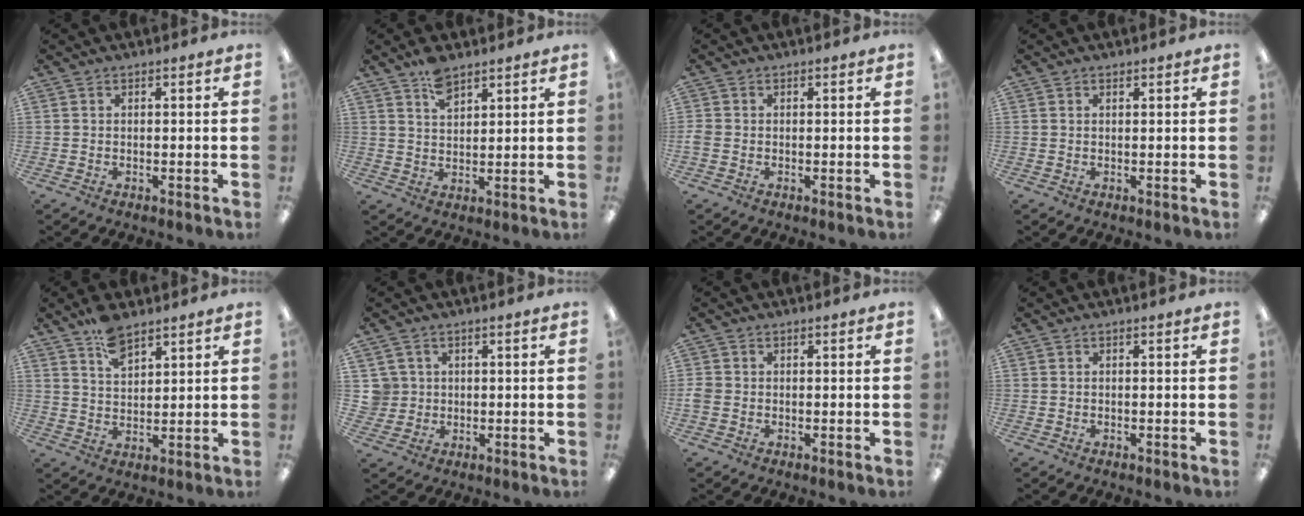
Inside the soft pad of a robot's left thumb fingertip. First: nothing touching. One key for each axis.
{"total": 5.3, "fx": 4.0, "fy": 2.2, "fz": 2.6, "tx": -0.045, "ty": -0.018, "tz": 0.072}
{"total": 1.2, "fx": -0.3, "fy": 1.0, "fz": 0.6, "tx": -0.009, "ty": 0.004, "tz": -0.005}
{"total": 0.6, "fx": 0.5, "fy": 0.2, "fz": 0.1, "tx": -0.003, "ty": 0.001, "tz": 0.010}
{"total": 6.9, "fx": 5.1, "fy": 3.1, "fz": 3.5, "tx": -0.059, "ty": -0.026, "tz": 0.092}
{"total": 4.4, "fx": 1.2, "fy": 4.2, "fz": 0.3, "tx": -0.012, "ty": 0.007, "tz": 0.023}
{"total": 1.7, "fx": -0.3, "fy": 1.6, "fz": 0.7, "tx": -0.012, "ty": 0.004, "tz": -0.005}
{"total": 0.0}